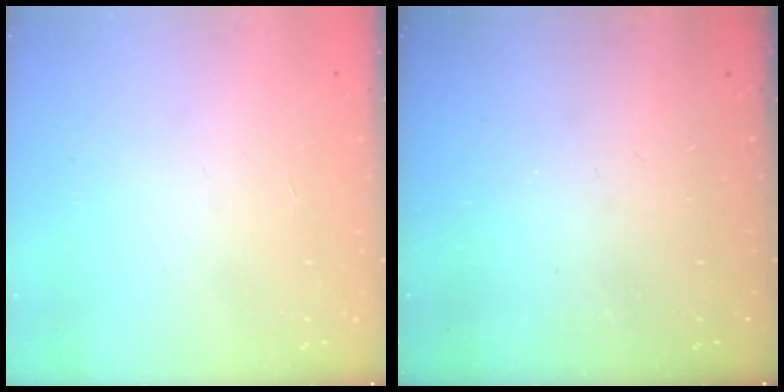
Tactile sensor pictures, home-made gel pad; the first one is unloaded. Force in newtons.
{"total": 0.0}